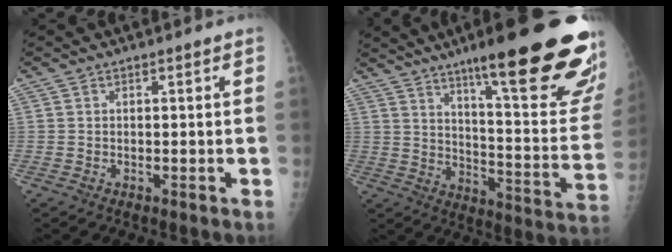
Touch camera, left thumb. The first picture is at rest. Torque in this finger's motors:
{"motor_torque": [2.23, 0.85, 1.56, -1.20, 0.37]}